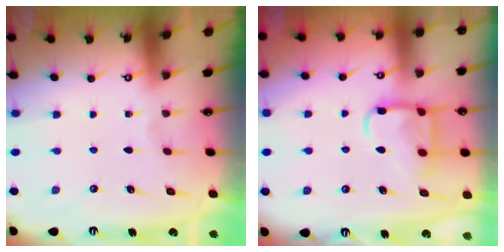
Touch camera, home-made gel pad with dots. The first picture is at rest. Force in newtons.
{"total": 15.1, "press": 15.1, "slide": 1.4}